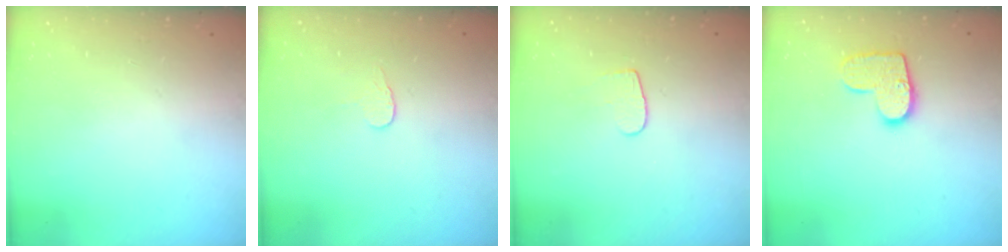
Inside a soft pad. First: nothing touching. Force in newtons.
{"total": 3.8, "press": 3.8, "slide": 0.3}
{"total": 4.3, "press": 4.2, "slide": 0.3}
{"total": 10.7, "press": 10.7, "slide": 0.6}